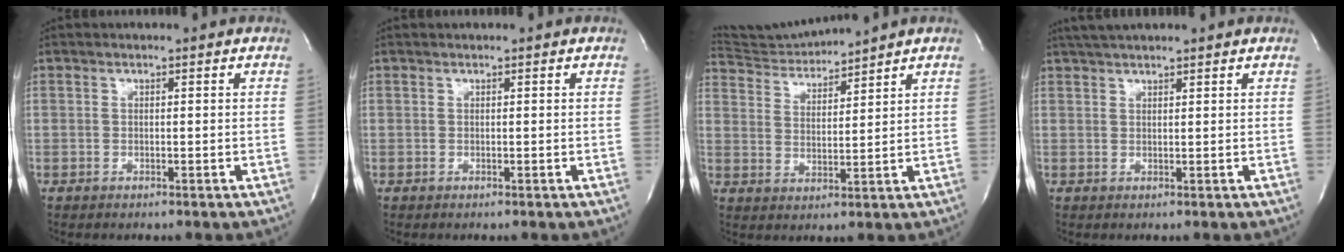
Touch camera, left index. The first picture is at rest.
{"total": 0.0}
{"total": 6.3, "force": [6.1, -1.5, -0.5], "torque": [-0.005, -0.002, 0.127]}
{"total": 4.1, "force": [3.6, 0.3, 2.0], "torque": [-0.033, 0.021, 0.063]}